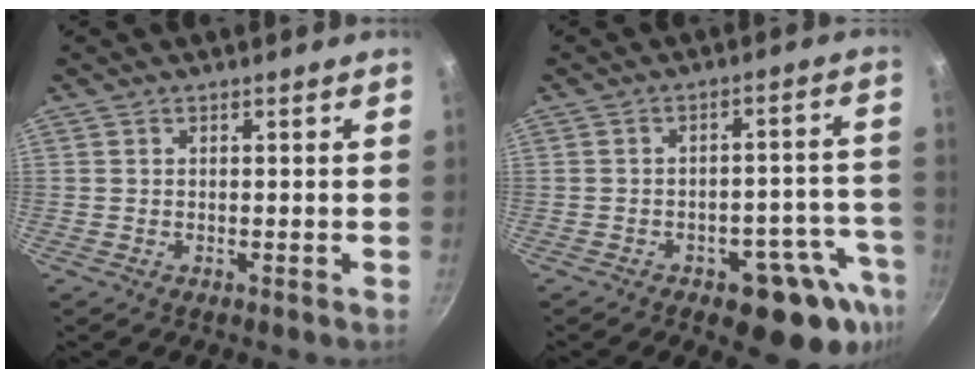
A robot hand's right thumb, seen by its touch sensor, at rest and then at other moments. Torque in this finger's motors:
{"motor_torque": [1.51, 1.59, 0.24, 0.30, 0.21]}